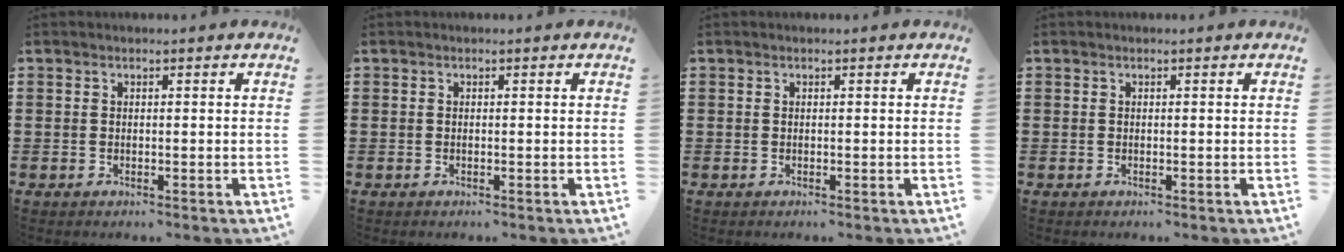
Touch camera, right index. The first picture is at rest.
{"total": 0.0}
{"total": 0.0}
{"total": 0.0}